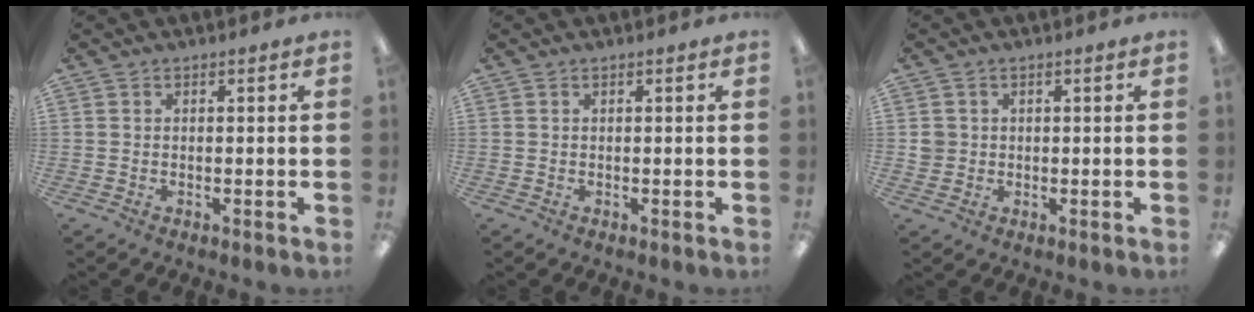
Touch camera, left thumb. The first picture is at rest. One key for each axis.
{"total": 0.0}
{"total": 2.4, "fx": 0.3, "fy": 2.3, "fz": 0.3, "tx": -0.002, "ty": 0.001, "tz": 0.002}